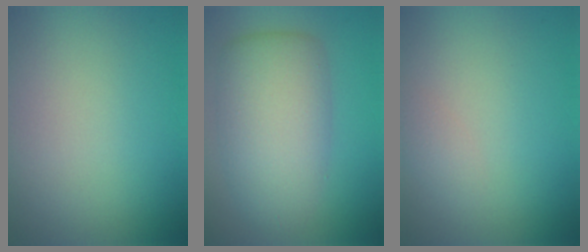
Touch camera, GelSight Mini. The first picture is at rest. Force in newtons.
{"total": 7.5, "press": 7.5, "slide": 0.3}
{"total": 1.0, "press": 1.0, "slide": 0.0}